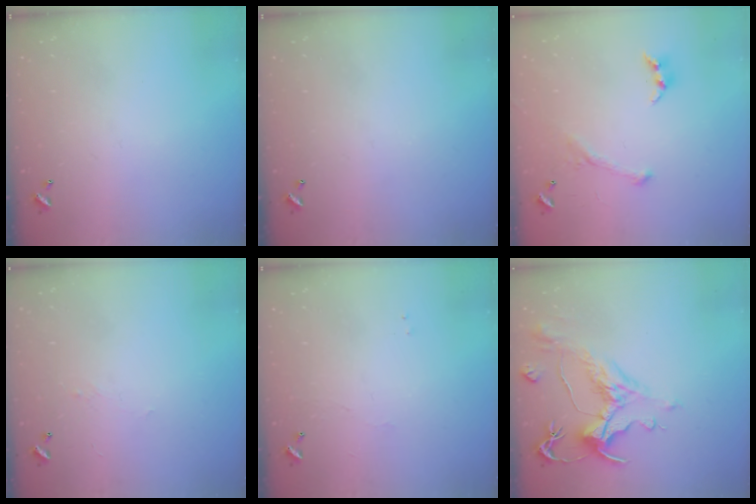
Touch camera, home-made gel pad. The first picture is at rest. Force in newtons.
{"total": 0.0}
{"total": 2.8, "press": 2.6, "slide": 1.0}
{"total": 2.2, "press": 2.0, "slide": 0.8}
{"total": 1.2, "press": 1.1, "slide": 0.3}
{"total": 1.8, "press": 1.1, "slide": 1.4}